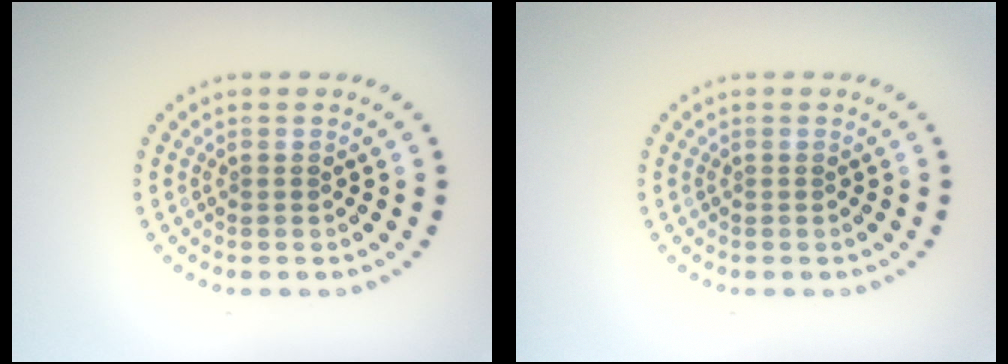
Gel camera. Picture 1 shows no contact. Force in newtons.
{"total": 0.0}